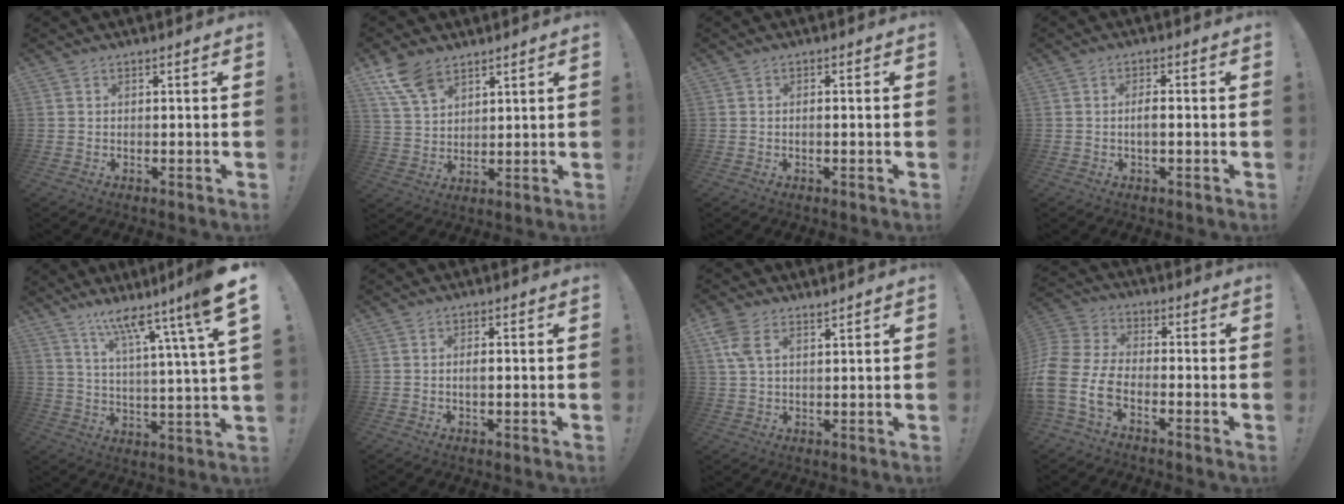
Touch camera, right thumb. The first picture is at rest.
{"total": 9.4, "force": [6.2, 5.0, 4.9], "torque": [-0.096, -0.024, 0.124]}
{"total": 1.2, "force": [-0.7, 0.1, 1.1], "torque": [-0.026, 0.005, -0.012]}
{"total": 3.1, "force": [-0.7, 0.8, 2.9], "torque": [-0.067, 0.006, -0.017]}
{"total": 13.3, "force": [8.5, -0.2, 10.3], "torque": [-0.169, -0.063, 0.118]}
{"total": 2.0, "force": [-0.4, 0.5, 1.9], "torque": [-0.034, 0.002, -0.010]}
{"total": 5.6, "force": [3.3, 2.5, 3.7], "torque": [-0.078, -0.009, 0.066]}
{"total": 13.4, "force": [-5.0, 7.8, 9.7], "torque": [-0.212, 0.022, -0.083]}